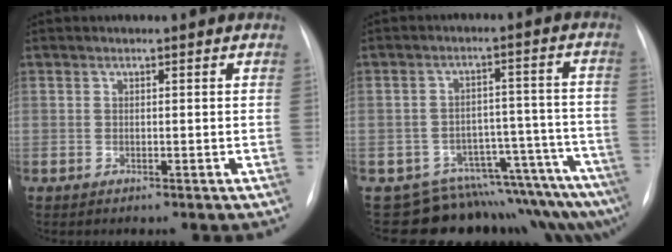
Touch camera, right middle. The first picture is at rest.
{"total": 12.8, "force": [-12.4, 2.3, 2.3], "torque": [0.009, 0.061, -0.160]}